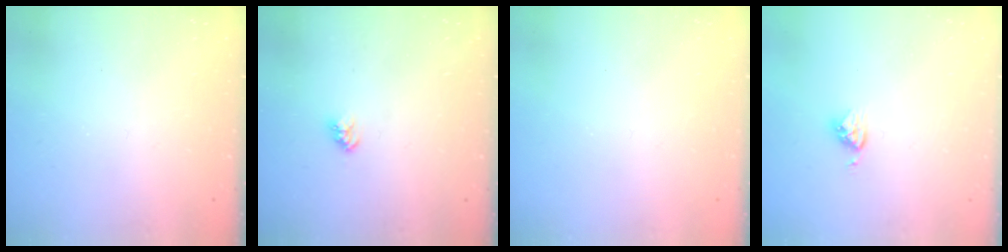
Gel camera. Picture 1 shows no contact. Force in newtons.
{"total": 3.2, "press": 3.1, "slide": 0.4}
{"total": 0.0}
{"total": 4.0, "press": 4.0, "slide": 0.4}